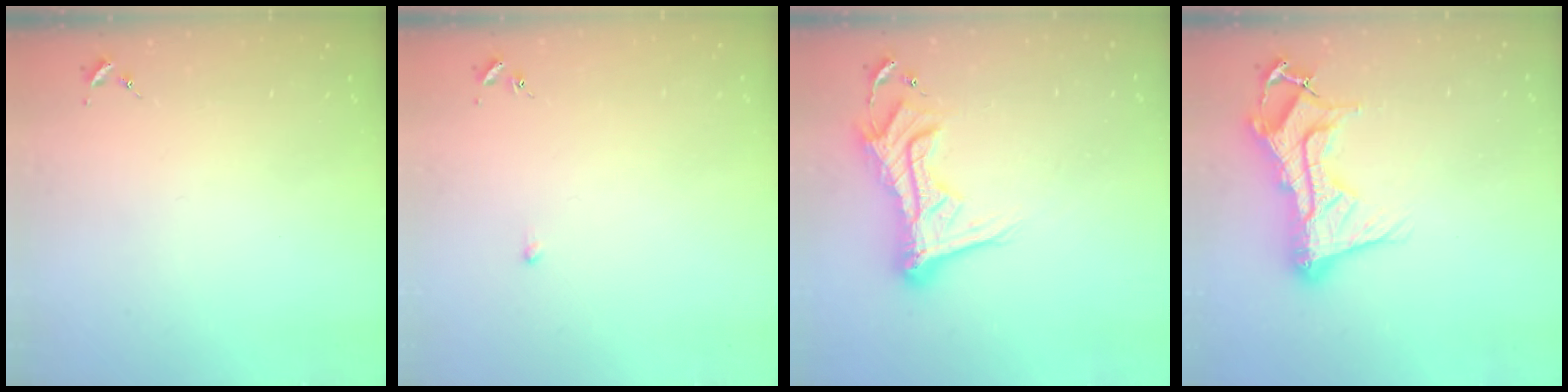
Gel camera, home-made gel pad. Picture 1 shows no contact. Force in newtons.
{"total": 2.9, "press": 2.8, "slide": 0.6}
{"total": 15.7, "press": 15.6, "slide": 1.6}
{"total": 19.3, "press": 19.2, "slide": 1.9}